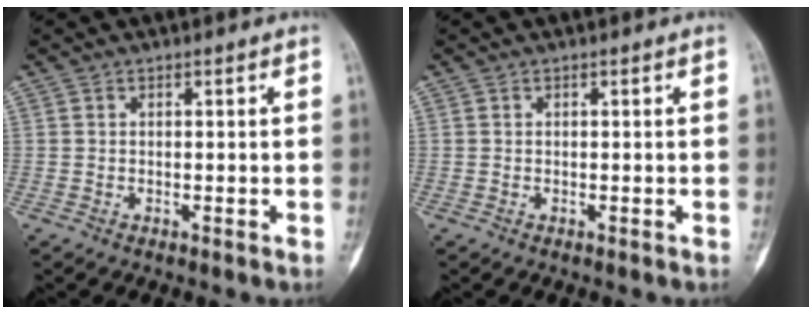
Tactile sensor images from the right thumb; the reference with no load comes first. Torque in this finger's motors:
{"motor_torque": [0.00, 0.00, 0.02, -0.01, 0.01]}